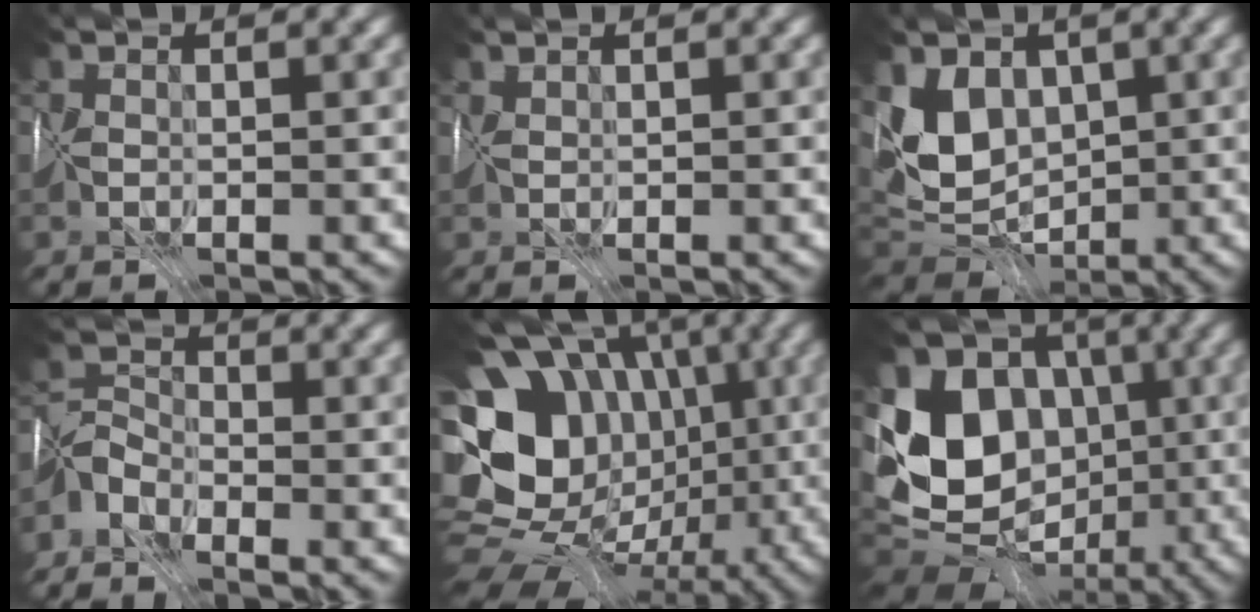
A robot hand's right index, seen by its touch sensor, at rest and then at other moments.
{"total": 0.9, "force": [0.9, -0.1, 0.1], "torque": [-0.009, 0.005, 0.024]}
{"total": 4.5, "force": [1.9, 3.4, 2.3], "torque": [-0.056, -0.008, 0.033]}
{"total": 2.0, "force": [-2.0, 0.3, -0.1], "torque": [-0.004, 0.009, -0.053]}
{"total": 16.5, "force": [1.0, 13.8, 9.0], "torque": [-0.136, 0.014, 0.015]}
{"total": 10.9, "force": [0.6, 9.2, 5.9], "torque": [-0.130, 0.002, -0.010]}